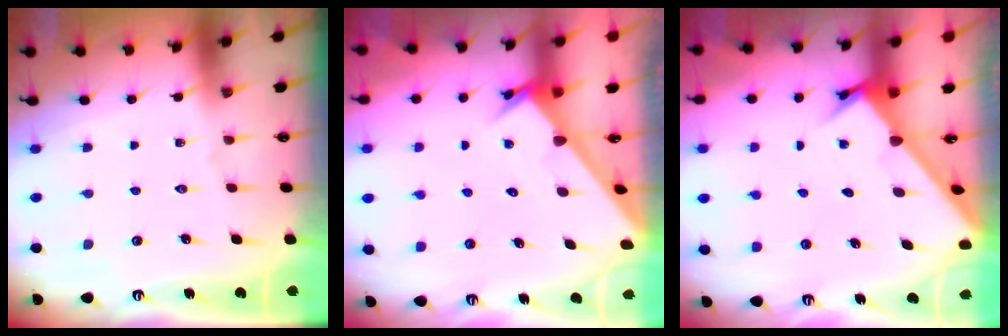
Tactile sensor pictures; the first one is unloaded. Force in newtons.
{"total": 2.9, "press": 2.9, "slide": 0.1}
{"total": 2.5, "press": 2.5, "slide": 0.3}